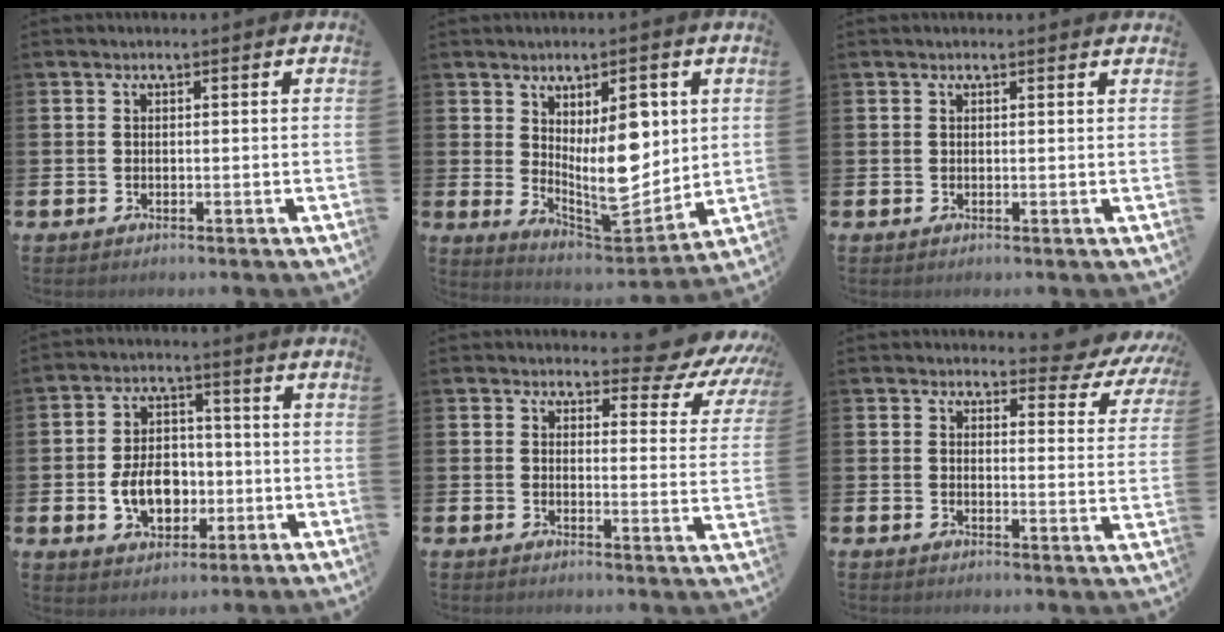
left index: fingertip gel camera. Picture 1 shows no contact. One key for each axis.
{"total": 9.6, "fx": 2.0, "fy": 4.1, "fz": 8.4, "tx": -0.127, "ty": -0.020, "tz": 0.034}
{"total": 0.6, "fx": 0.6, "fy": 0.0, "fz": 0.1, "tx": 0.006, "ty": -0.003, "tz": 0.009}
{"total": 7.1, "fx": -1.5, "fy": 5.2, "fz": 4.7, "tx": -0.078, "ty": 0.008, "tz": -0.032}
{"total": 5.0, "fx": 4.4, "fy": 1.8, "fz": 1.6, "tx": -0.012, "ty": -0.043, "tz": 0.067}
{"total": 3.7, "fx": 3.4, "fy": 1.3, "fz": 0.9, "tx": -0.009, "ty": -0.031, "tz": 0.052}